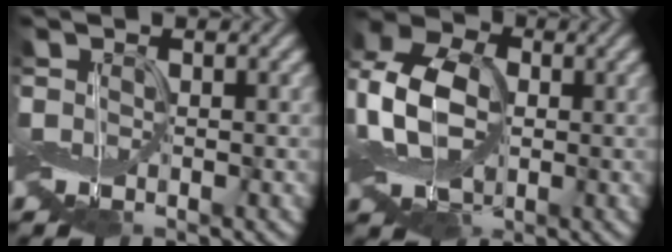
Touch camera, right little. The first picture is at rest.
{"total": 8.8, "force": [-0.6, 6.1, 6.3], "torque": [-0.159, 0.010, -0.023]}